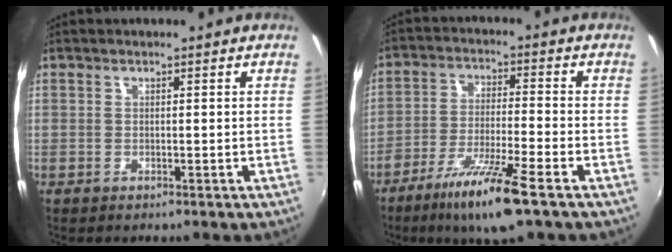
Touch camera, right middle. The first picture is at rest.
{"total": 11.2, "force": [-7.2, 0.7, 8.5], "torque": [-0.178, -0.020, -0.132]}